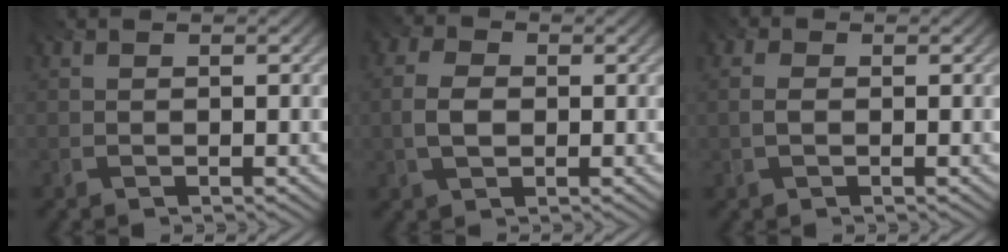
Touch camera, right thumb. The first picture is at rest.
{"total": 3.9, "force": [-0.8, 2.6, 2.8], "torque": [-0.064, 0.001, -0.027]}
{"total": 2.2, "force": [-0.1, 1.5, 1.6], "torque": [-0.038, 0.002, -0.014]}